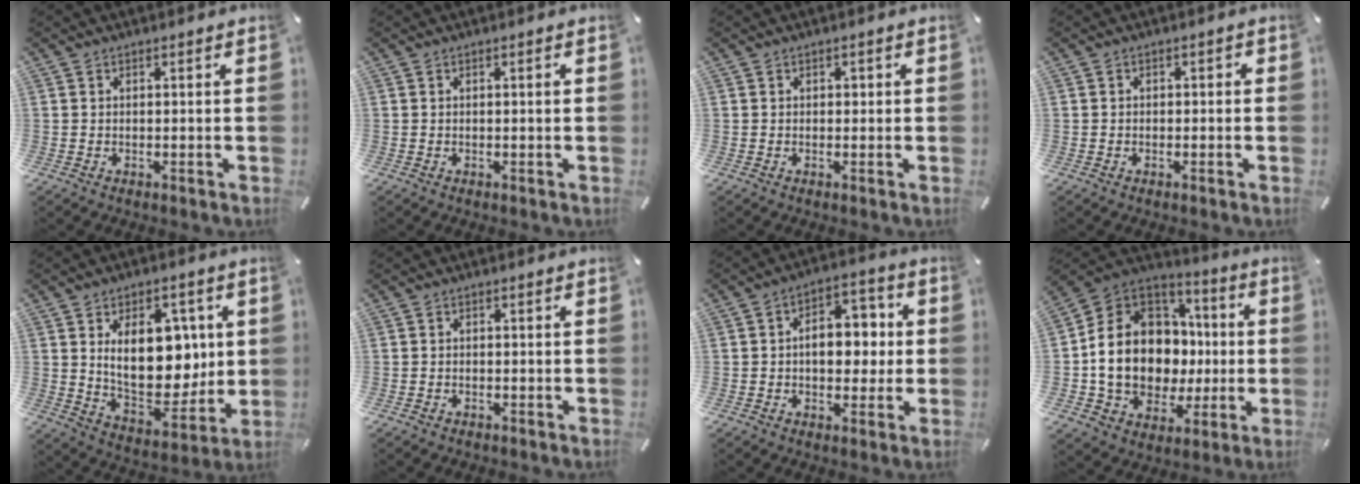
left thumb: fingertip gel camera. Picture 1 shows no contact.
{"total": 0.7, "force": [0.0, 0.1, 0.7], "torque": [-0.012, -0.001, 0.000]}
{"total": 0.8, "force": [0.0, 0.7, 0.2], "torque": [-0.005, 0.005, -0.002]}
{"total": 1.1, "force": [-0.7, 0.7, 0.4], "torque": [-0.008, 0.004, -0.016]}
{"total": 16.8, "force": [3.7, 10.9, 12.3], "torque": [-0.192, -0.016, 0.067]}
{"total": 0.8, "force": [-0.6, 0.5, 0.3], "torque": [-0.005, 0.002, -0.013]}
{"total": 10.6, "force": [0.1, 7.2, 7.7], "torque": [-0.091, 0.004, -0.003]}
{"total": 17.4, "force": [-0.9, 14.6, 9.5], "torque": [-0.204, -0.009, -0.007]}